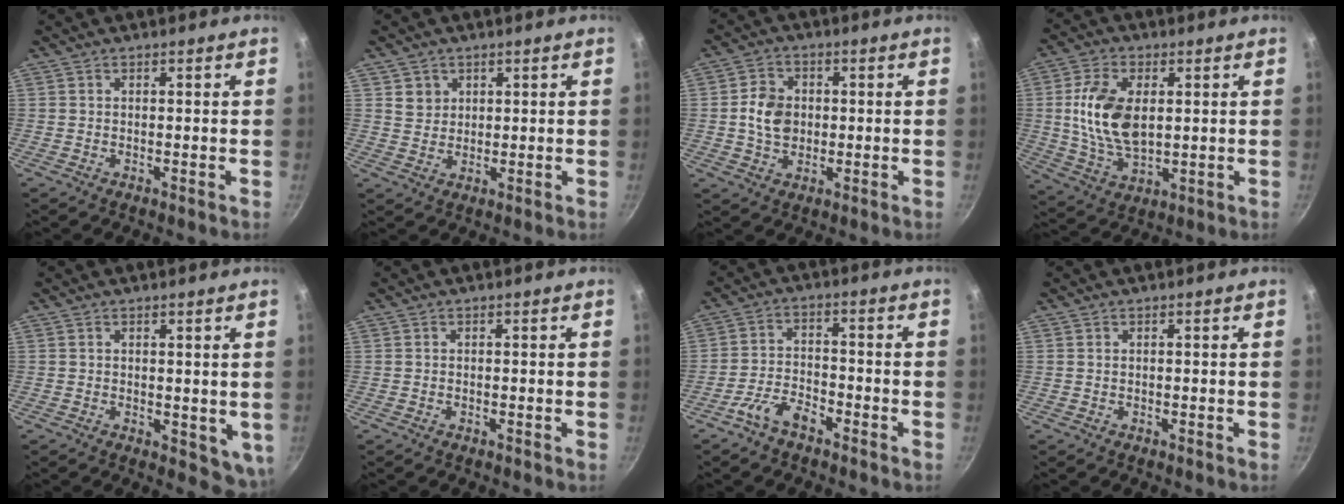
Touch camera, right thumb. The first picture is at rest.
{"total": 3.4, "force": [1.4, 3.0, 0.7], "torque": [0.008, 0.003, 0.029]}
{"total": 7.1, "force": [0.1, 5.6, 4.4], "torque": [-0.063, 0.008, -0.005]}
{"total": 13.4, "force": [1.8, 7.9, 10.6], "torque": [-0.194, -0.008, 0.036]}
{"total": 5.3, "force": [1.0, 3.1, 4.2], "torque": [-0.048, -0.014, 0.019]}
{"total": 0.0}
{"total": 6.0, "force": [-4.1, 2.7, 3.4], "torque": [-0.062, 0.039, -0.081]}
{"total": 0.0}